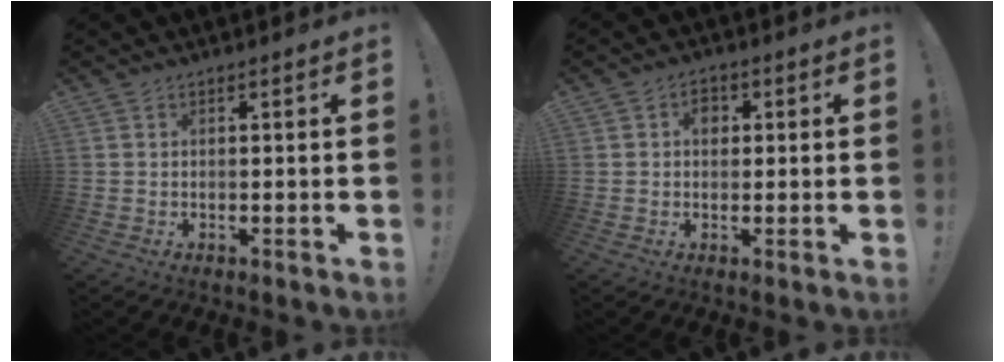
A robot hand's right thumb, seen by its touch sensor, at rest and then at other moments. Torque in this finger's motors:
{"motor_torque": [0.35, 0.65, 0.55, -0.16, -0.02]}